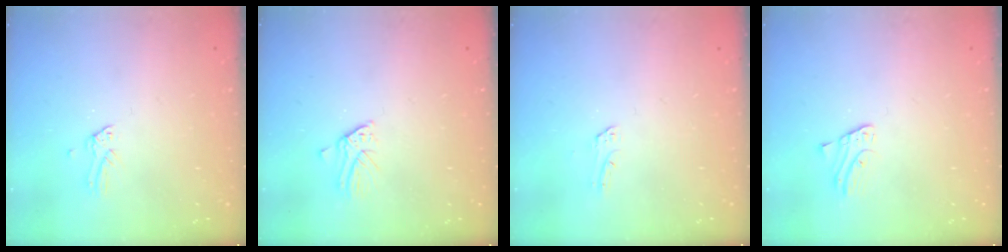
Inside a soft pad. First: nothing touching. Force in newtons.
{"total": 1.6, "press": 1.6, "slide": 0.1}
{"total": 1.9, "press": 1.9, "slide": 0.1}
{"total": 1.3, "press": 1.2, "slide": 0.1}